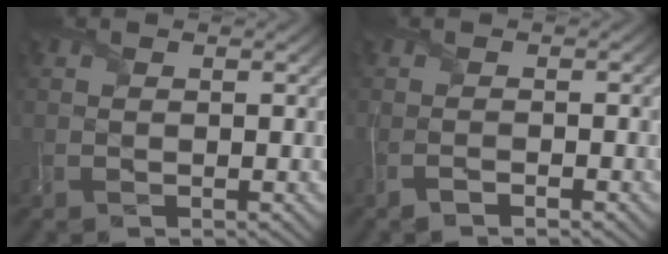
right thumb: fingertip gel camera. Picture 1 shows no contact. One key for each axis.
{"total": 1.4, "fx": -1.2, "fy": 0.1, "fz": 0.7, "tx": -0.016, "ty": -0.003, "tz": -0.025}